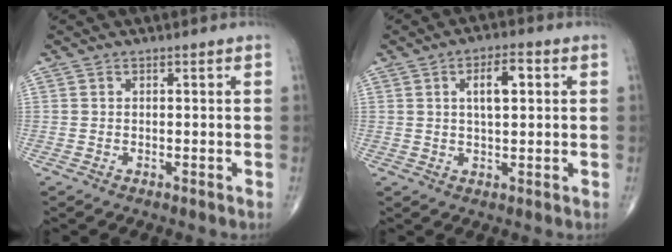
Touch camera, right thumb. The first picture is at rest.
{"total": 6.2, "force": [1.6, 2.5, 5.5], "torque": [-0.082, 0.005, 0.026]}